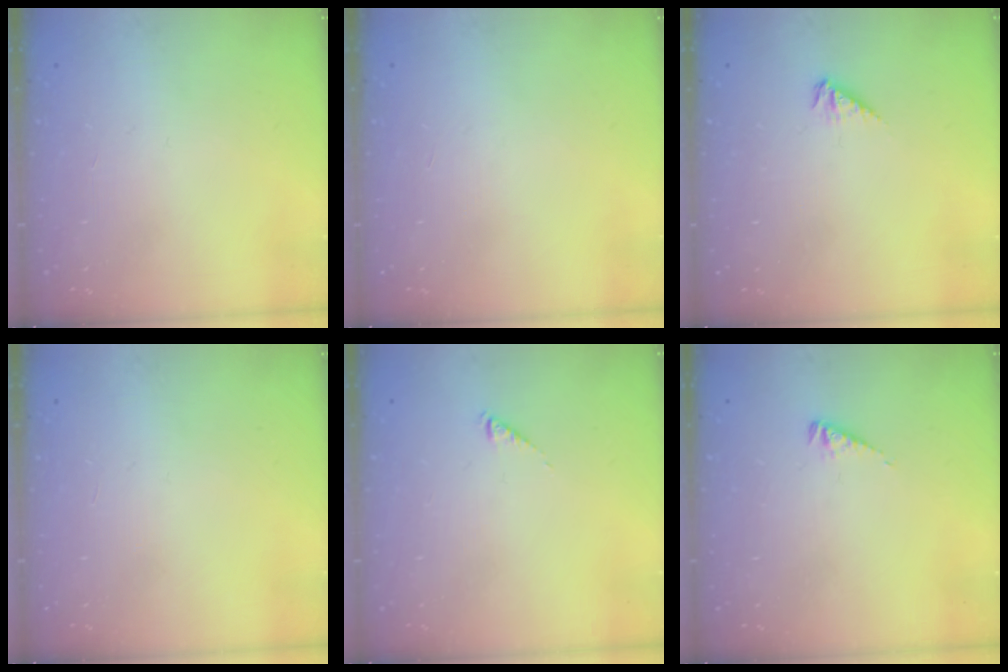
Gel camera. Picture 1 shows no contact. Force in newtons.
{"total": 0.0}
{"total": 3.6, "press": 3.6, "slide": 0.6}
{"total": 0.0}
{"total": 0.0}
{"total": 2.7, "press": 2.7, "slide": 0.3}